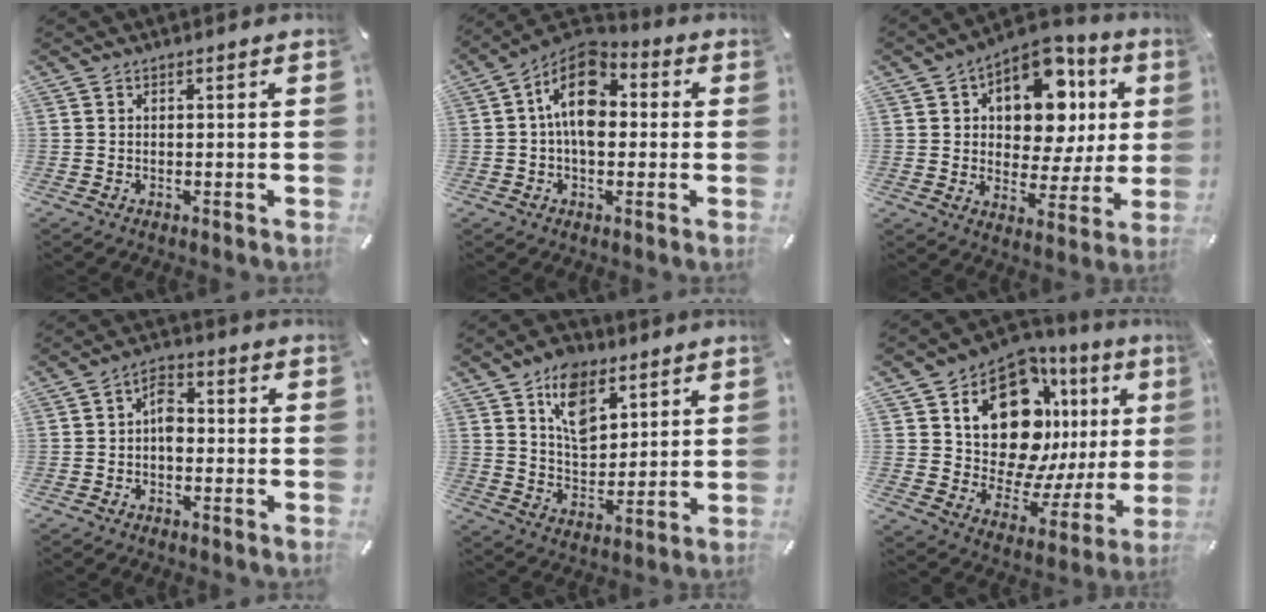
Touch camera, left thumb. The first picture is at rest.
{"total": 12.8, "force": [1.5, 8.2, 9.6], "torque": [-0.164, -0.006, 0.026]}
{"total": 14.6, "force": [6.4, 9.5, 9.1], "torque": [-0.131, -0.048, 0.111]}
{"total": 5.1, "force": [-0.9, 3.2, 3.8], "torque": [-0.076, 0.014, -0.017]}
{"total": 11.8, "force": [6.5, 7.9, 6.0], "torque": [-0.095, -0.025, 0.118]}
{"total": 18.9, "force": [9.5, 11.3, 11.7], "torque": [-0.167, -0.078, 0.162]}